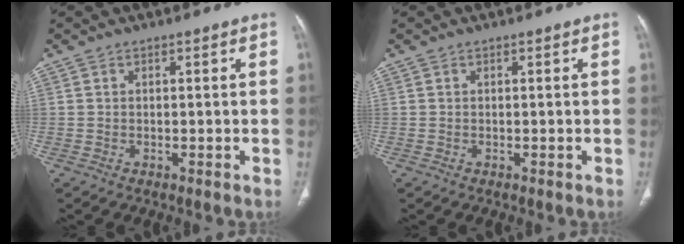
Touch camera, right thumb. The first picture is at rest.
{"total": 0.0}